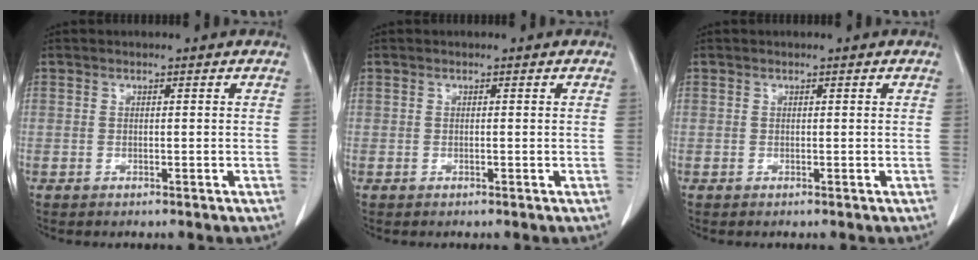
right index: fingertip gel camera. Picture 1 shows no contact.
{"total": 0.0}
{"total": 0.0}